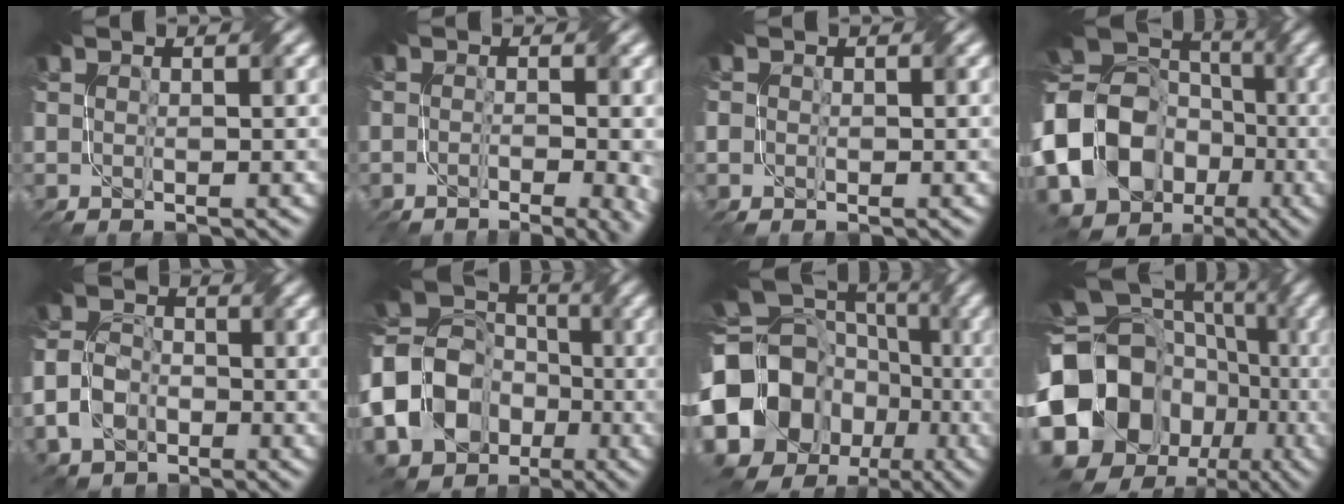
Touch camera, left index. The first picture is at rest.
{"total": 5.5, "force": [-2.2, 2.1, 4.6], "torque": [-0.037, -0.004, -0.025]}
{"total": 0.9, "force": [-0.2, 0.9, 0.0], "torque": [0.001, 0.000, -0.001]}
{"total": 20.0, "force": [-6.3, 17.5, 7.2], "torque": [-0.165, -0.015, -0.133]}
{"total": 3.5, "force": [-1.5, 3.0, 1.0], "torque": [-0.025, 0.006, -0.034]}
{"total": 14.9, "force": [-5.2, 13.1, 4.8], "torque": [-0.122, -0.007, -0.105]}
{"total": 18.4, "force": [-4.6, 16.2, 7.5], "torque": [-0.145, -0.002, -0.111]}
{"total": 21.3, "force": [-5.3, 18.6, 8.9], "torque": [-0.165, -0.007, -0.122]}